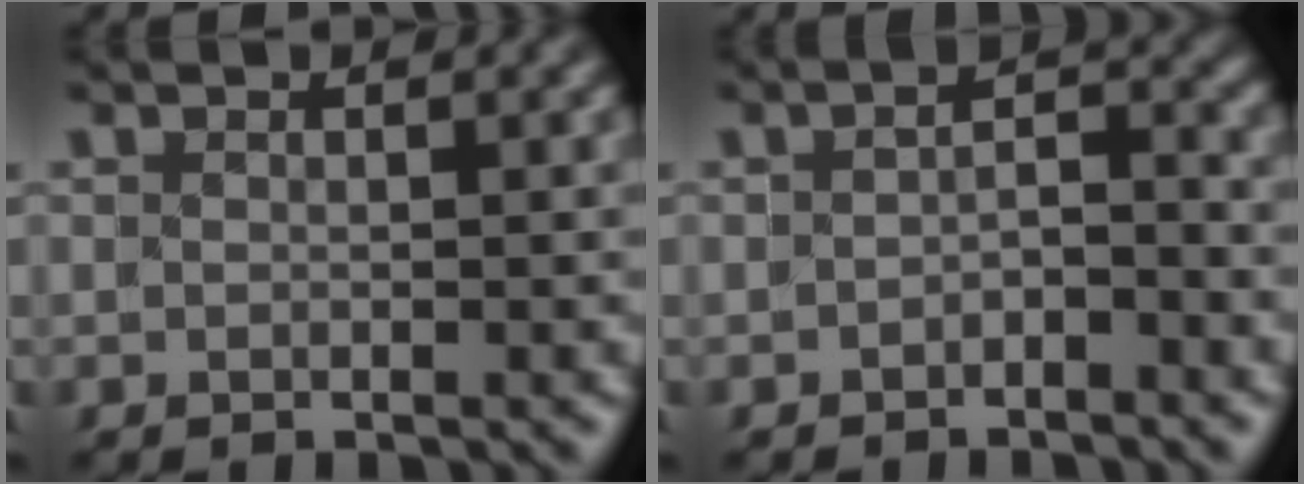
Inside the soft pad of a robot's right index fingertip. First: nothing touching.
{"total": 1.8, "force": [-1.1, 1.0, 1.1], "torque": [-0.007, -0.001, -0.023]}